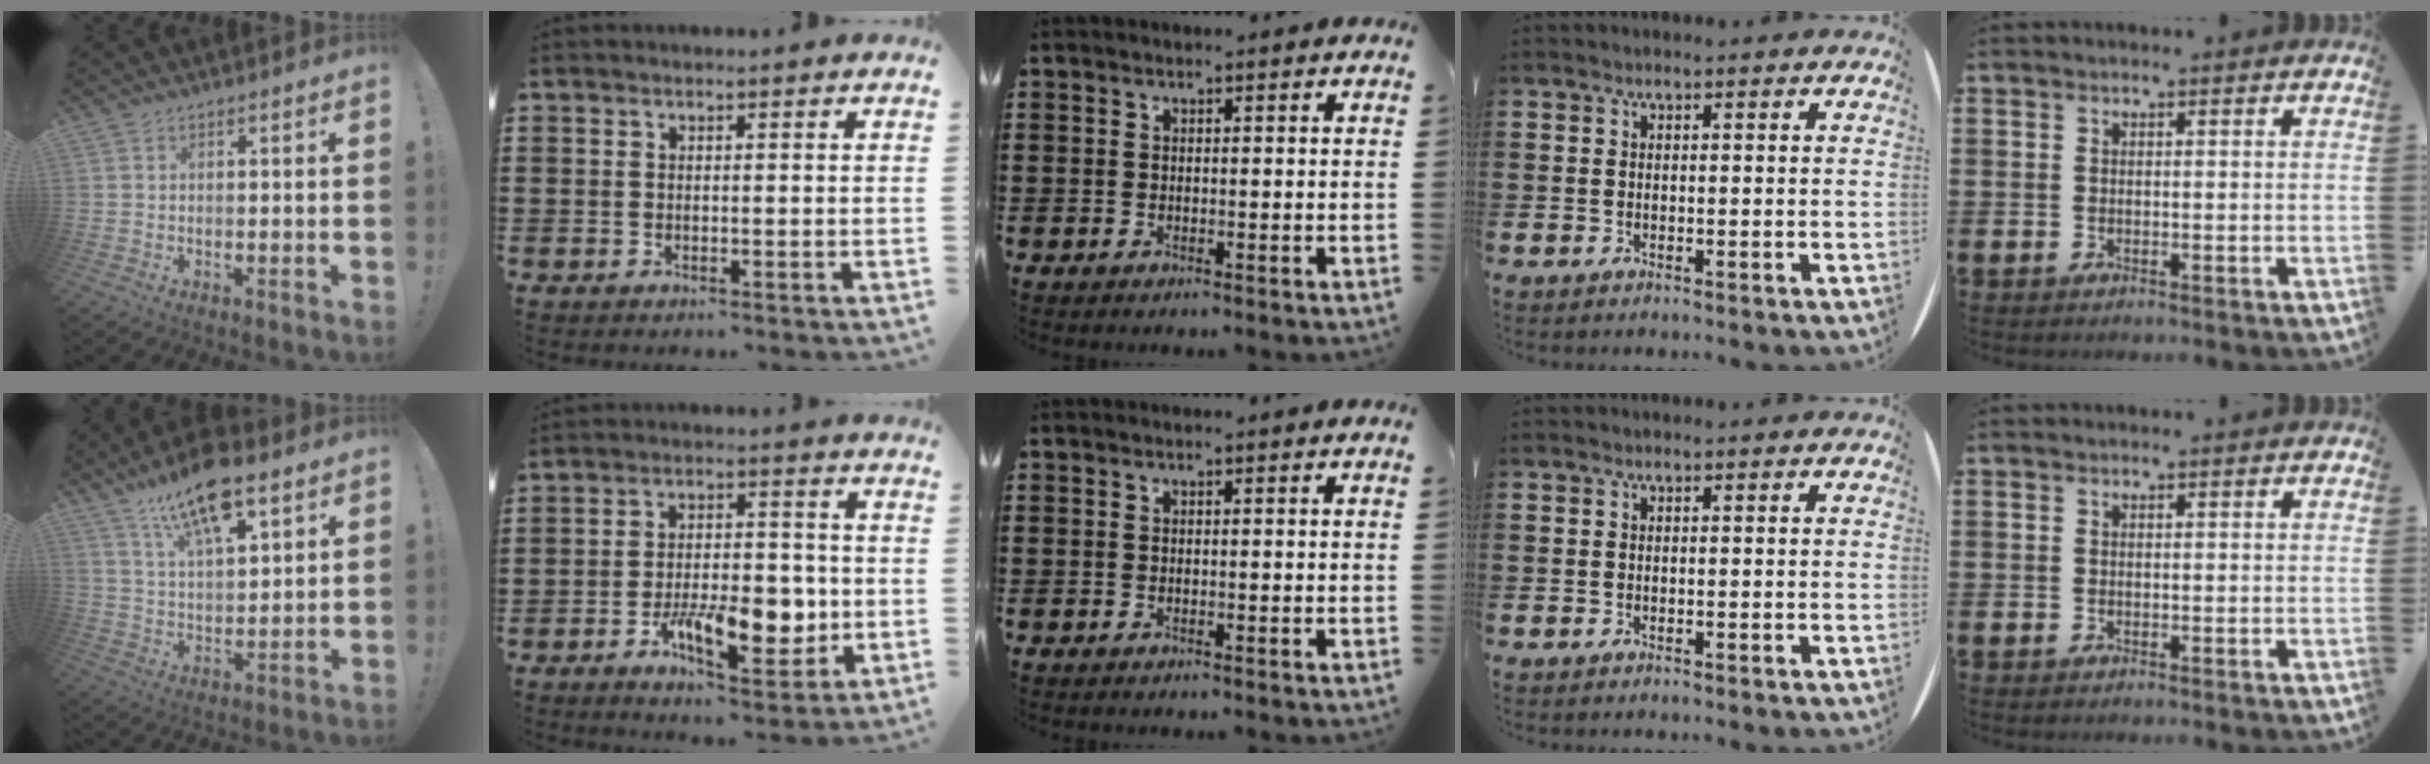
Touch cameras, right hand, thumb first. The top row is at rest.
{"thumb": {"total": 15.9, "force": [10.2, 6.1, 10.6], "torque": [-0.182, -0.050, 0.177]}, "index": {"total": 10.4, "force": [-3.2, 5.0, 8.5], "torque": [-0.138, -0.001, -0.053]}}